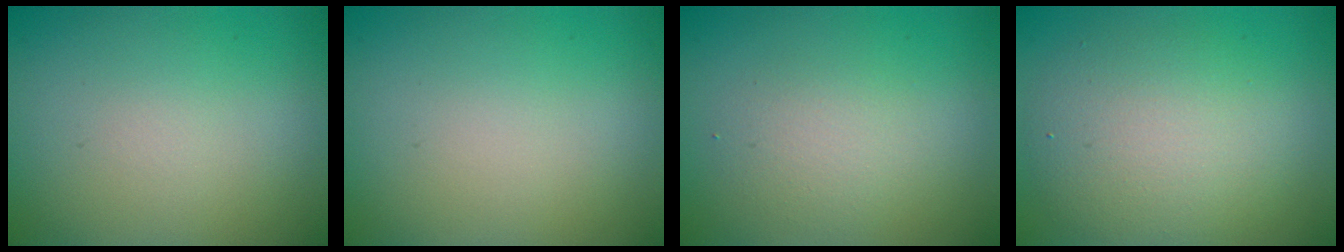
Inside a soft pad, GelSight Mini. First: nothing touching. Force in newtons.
{"total": 0.0}
{"total": 2.0, "press": 2.0, "slide": 0.1}
{"total": 5.1, "press": 5.1, "slide": 0.6}